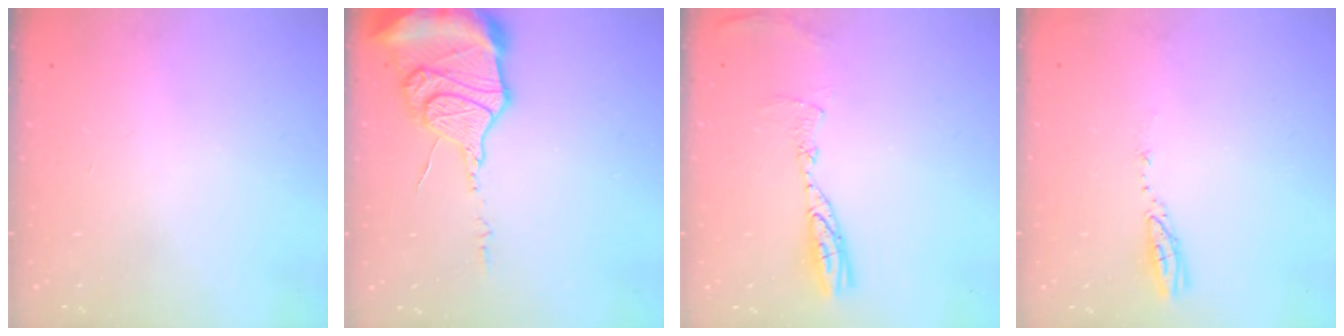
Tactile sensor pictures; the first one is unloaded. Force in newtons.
{"total": 18.9, "press": 18.8, "slide": 1.8}
{"total": 9.3, "press": 9.3, "slide": 0.9}
{"total": 3.7, "press": 3.6, "slide": 0.3}